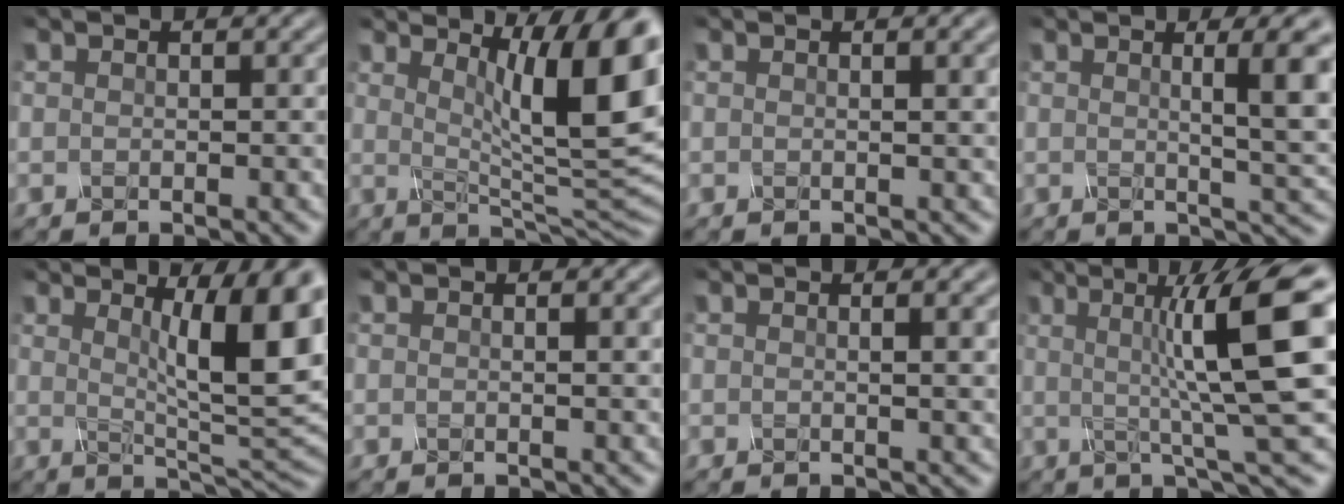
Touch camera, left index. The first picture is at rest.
{"total": 11.3, "force": [3.4, 2.5, 10.5], "torque": [-0.136, -0.009, 0.054]}
{"total": 2.3, "force": [0.6, 0.8, 2.1], "torque": [-0.020, 0.004, 0.002]}
{"total": 6.6, "force": [1.2, 1.4, 6.4], "torque": [-0.075, 0.006, 0.017]}
{"total": 9.9, "force": [2.6, 2.1, 9.3], "torque": [-0.117, -0.002, 0.043]}
{"total": 1.6, "force": [0.4, 0.5, 1.4], "torque": [-0.016, 0.003, -0.001]}
{"total": 2.8, "force": [0.6, 1.0, 2.6], "torque": [-0.023, 0.005, -0.001]}
{"total": 11.8, "force": [1.9, 1.9, 11.5], "torque": [-0.147, 0.009, 0.025]}